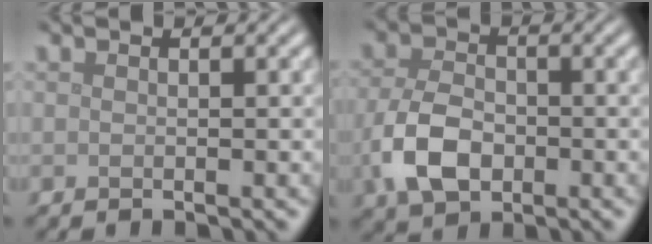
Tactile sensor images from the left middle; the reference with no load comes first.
{"total": 5.6, "force": [-1.6, 3.7, 3.8], "torque": [-0.089, -0.005, -0.034]}